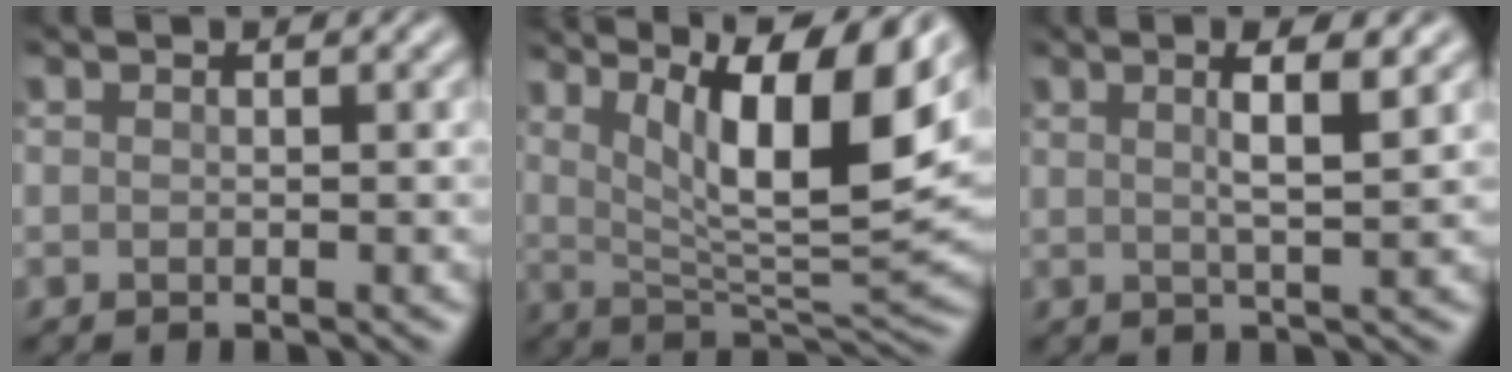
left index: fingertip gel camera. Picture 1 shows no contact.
{"total": 12.7, "force": [5.8, 3.3, 10.9], "torque": [-0.169, -0.002, 0.100]}
{"total": 3.7, "force": [1.4, 0.7, 3.3], "torque": [-0.051, 0.003, 0.021]}